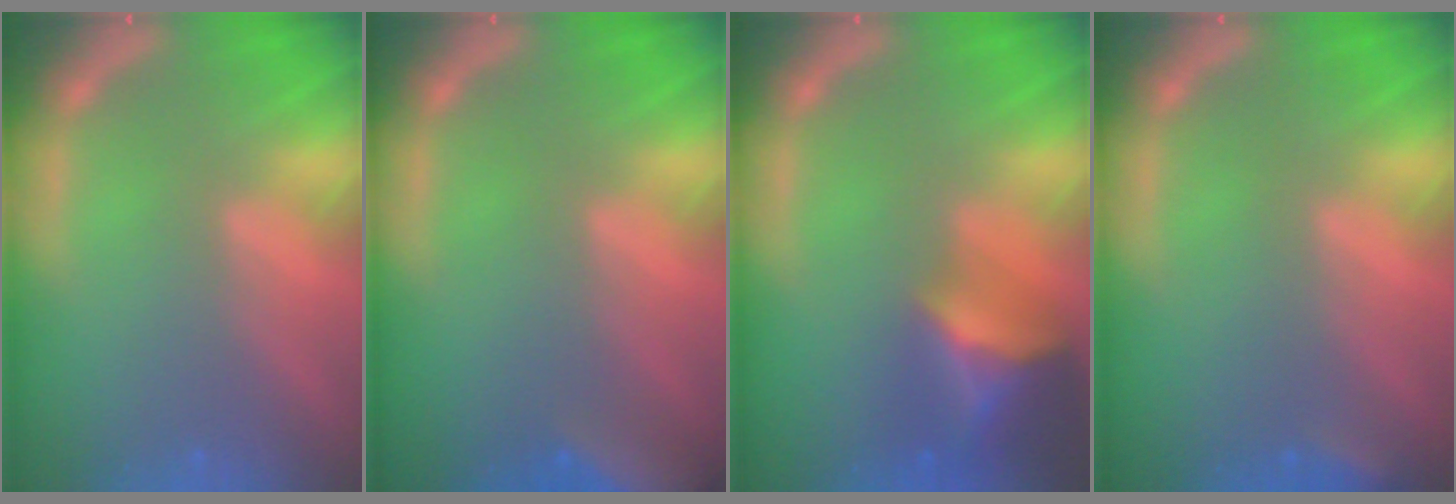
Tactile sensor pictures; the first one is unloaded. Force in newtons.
{"total": 8.0}
{"total": 8.0}
{"total": 1.9}